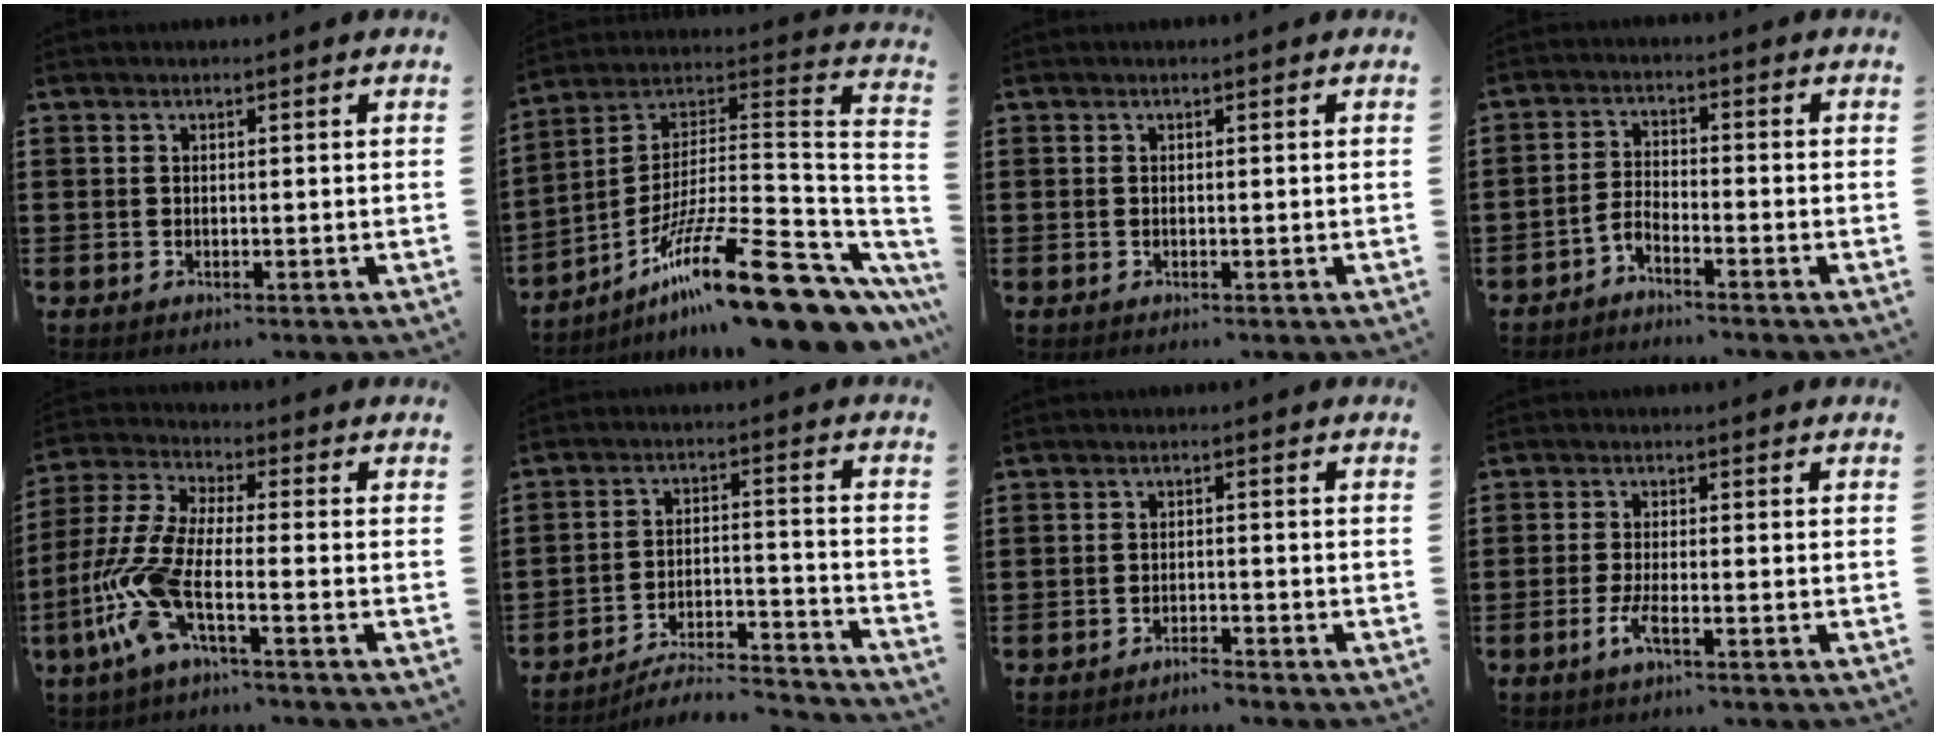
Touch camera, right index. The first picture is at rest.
{"total": 20.5, "force": [-12.2, 3.6, 16.1], "torque": [-0.262, 0.033, -0.203]}
{"total": 0.0}
{"total": 2.8, "force": [-2.7, 0.1, 0.5], "torque": [-0.023, 0.002, -0.060]}
{"total": 9.2, "force": [-4.0, 2.7, 7.9], "torque": [-0.222, -0.024, -0.088]}
{"total": 5.5, "force": [-5.2, 0.6, 1.7], "torque": [-0.035, -0.004, -0.106]}
{"total": 1.6, "force": [-1.6, 0.0, 0.1], "torque": [-0.006, 0.003, -0.033]}
{"total": 3.2, "force": [-1.4, 0.5, 2.8], "torque": [-0.069, -0.010, -0.032]}